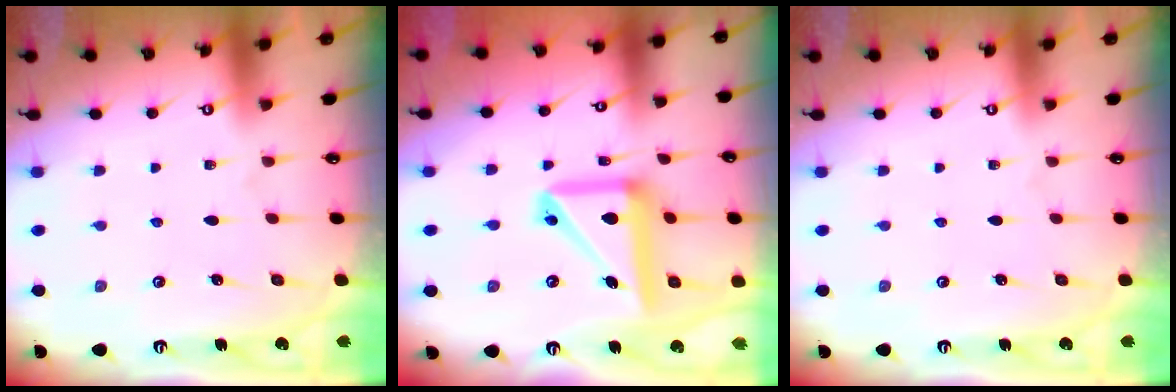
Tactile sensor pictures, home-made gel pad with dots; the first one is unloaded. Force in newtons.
{"total": 15.3, "press": 15.2, "slide": 1.7}
{"total": 0.0}